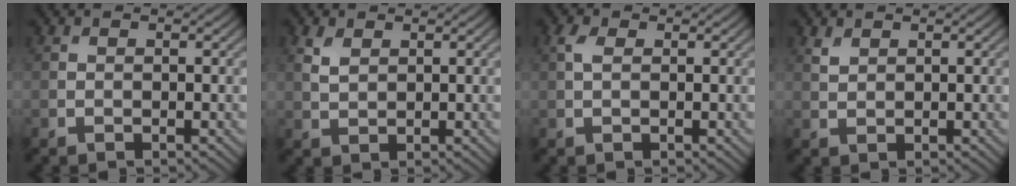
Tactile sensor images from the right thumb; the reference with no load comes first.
{"total": 2.2, "force": [1.2, 1.2, 1.4], "torque": [-0.039, 0.000, 0.026]}
{"total": 1.6, "force": [0.4, 0.9, 1.3], "torque": [-0.036, 0.004, 0.004]}
{"total": 1.4, "force": [1.0, 0.7, 0.6], "torque": [-0.020, -0.001, 0.025]}